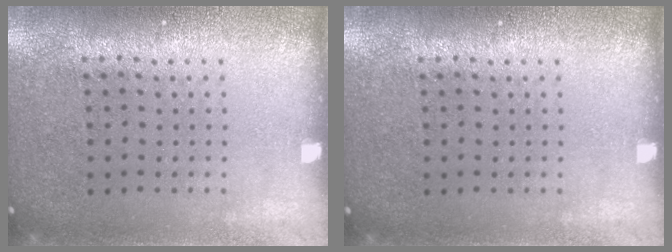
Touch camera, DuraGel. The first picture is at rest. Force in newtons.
{"total": 0.0}